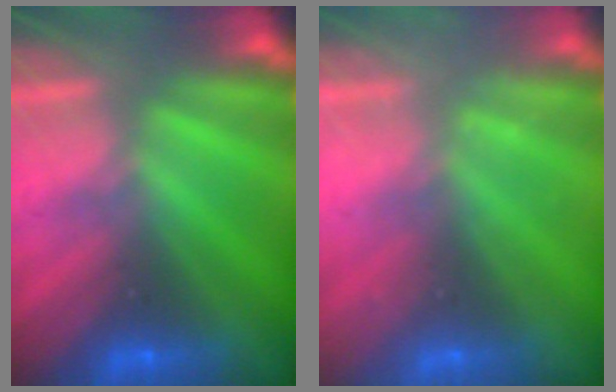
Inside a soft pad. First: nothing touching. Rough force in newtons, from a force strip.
{"total": 2.2}